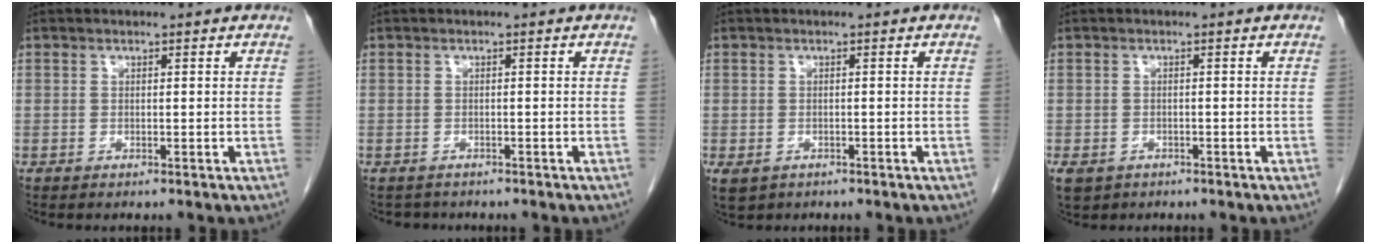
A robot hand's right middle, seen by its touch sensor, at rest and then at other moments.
{"total": 1.7, "force": [-1.5, 0.8, -0.1], "torque": [-0.002, -0.001, -0.022]}
{"total": 2.5, "force": [-1.4, 1.7, 1.1], "torque": [-0.025, -0.004, -0.016]}
{"total": 5.2, "force": [-3.0, 3.8, 1.7], "torque": [-0.040, -0.004, -0.044]}